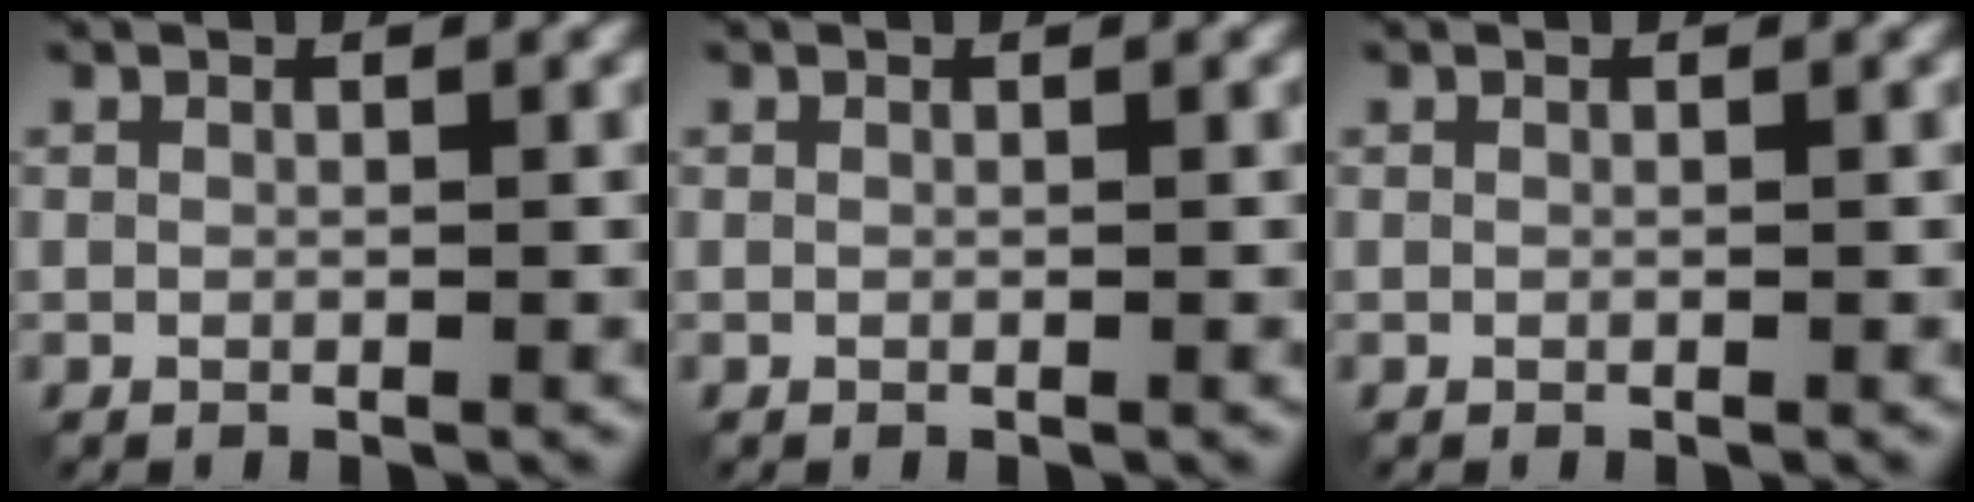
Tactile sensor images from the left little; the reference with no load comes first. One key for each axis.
{"total": 0.0}
{"total": 0.0}